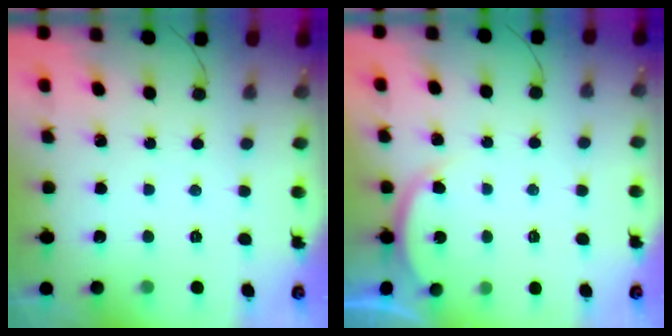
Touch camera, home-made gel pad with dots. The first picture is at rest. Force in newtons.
{"total": 3.3, "press": 3.3, "slide": 0.4}